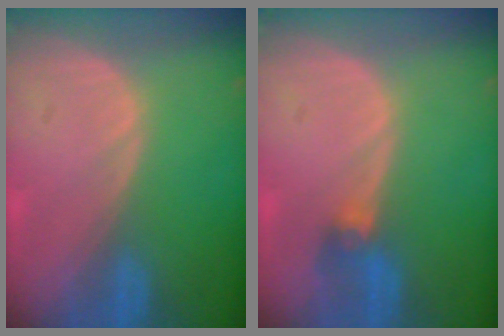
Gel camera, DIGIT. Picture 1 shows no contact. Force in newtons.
{"total": 3.0, "press": 2.7, "slide": 1.4}